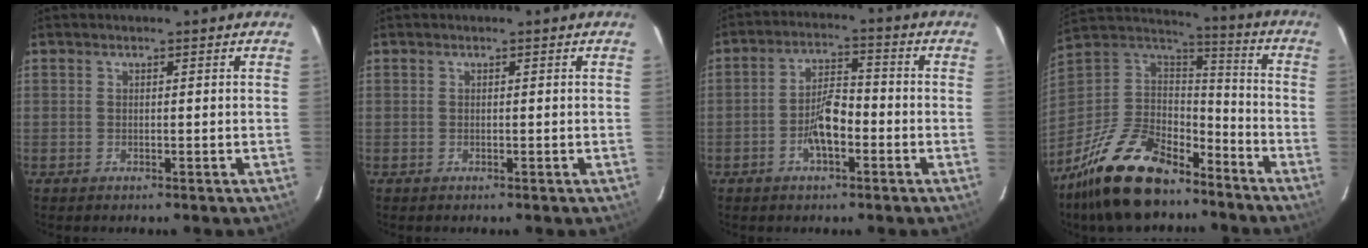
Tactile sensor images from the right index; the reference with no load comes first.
{"total": 0.0}
{"total": 5.4, "force": [-2.3, 2.1, 4.4], "torque": [-0.088, 0.010, -0.037]}
{"total": 23.6, "force": [-16.6, 11.0, 12.6], "torque": [-0.271, 0.004, -0.274]}